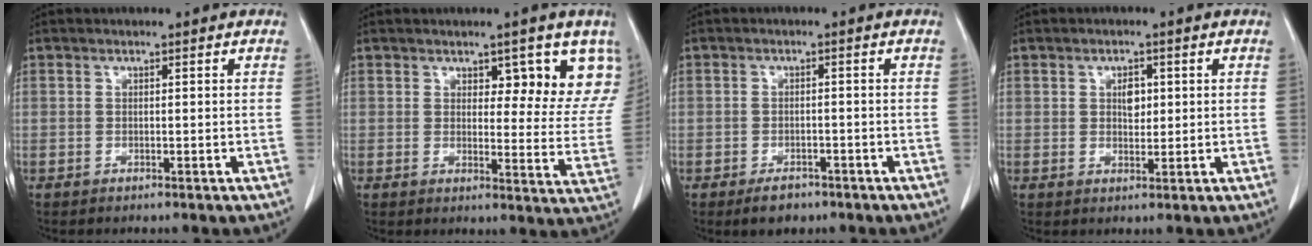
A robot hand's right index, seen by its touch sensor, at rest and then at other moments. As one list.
[{"total": 8.9, "force": [6.1, 3.6, 5.4], "torque": [-0.045, -0.020, 0.066]}, {"total": 3.5, "force": [-2.4, 1.9, 1.6], "torque": [-0.024, 0.001, -0.030]}, {"total": 2.6, "force": [0.7, 1.6, 2.0], "torque": [-0.030, 0.000, 0.012]}]